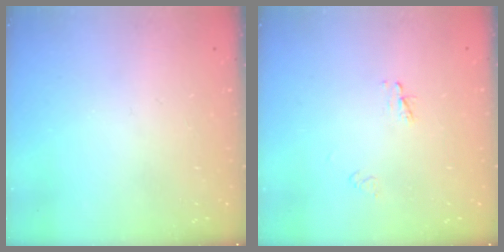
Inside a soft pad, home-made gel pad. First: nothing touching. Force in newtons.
{"total": 2.3, "press": 2.2, "slide": 0.2}